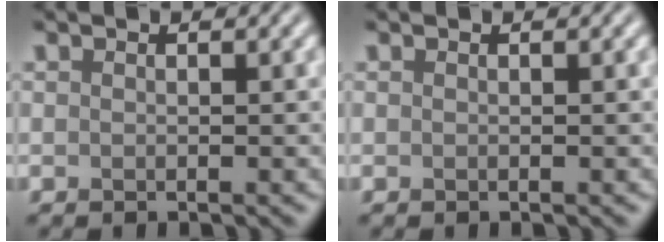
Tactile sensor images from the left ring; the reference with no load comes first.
{"total": 0.0}